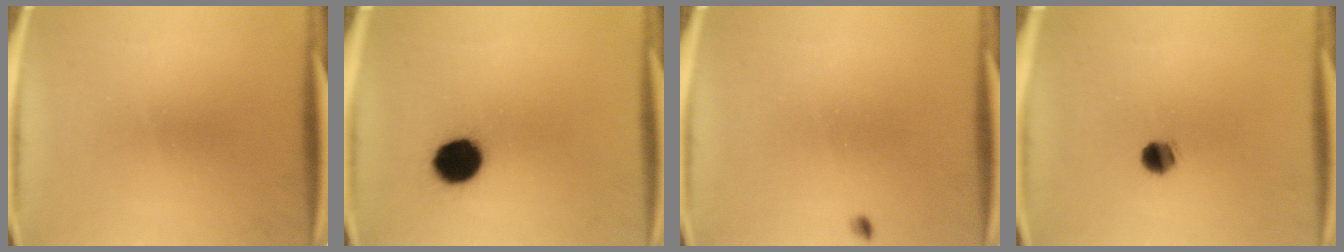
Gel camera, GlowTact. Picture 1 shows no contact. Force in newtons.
{"total": 9.5}
{"total": 0.6}
{"total": 4.0}